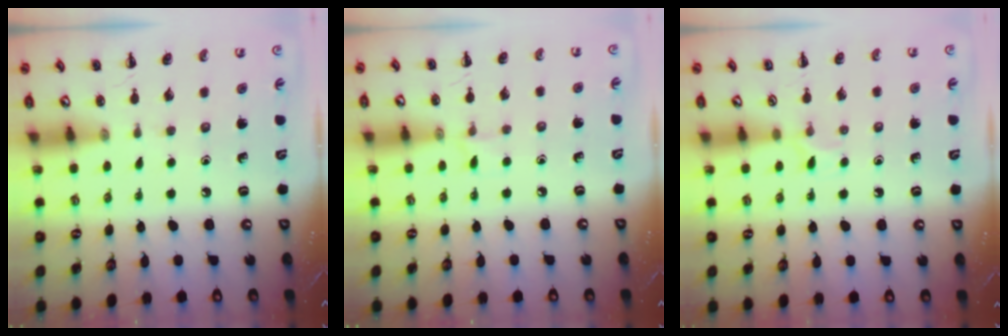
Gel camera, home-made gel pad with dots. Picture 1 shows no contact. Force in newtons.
{"total": 4.0, "press": 3.8, "slide": 1.3}
{"total": 4.7, "press": 4.5, "slide": 1.4}